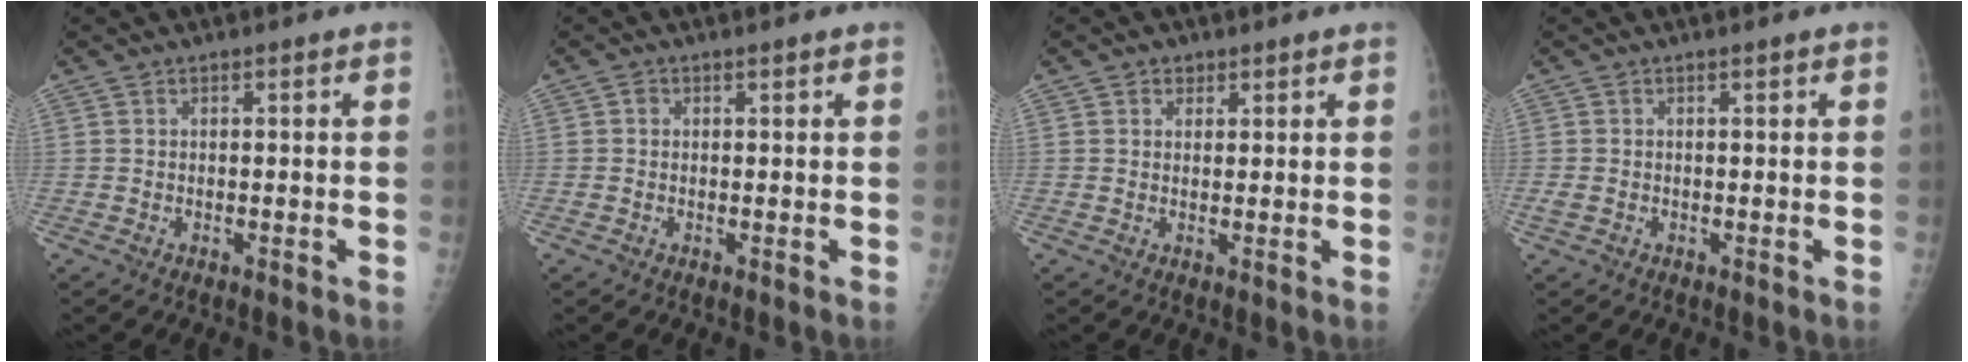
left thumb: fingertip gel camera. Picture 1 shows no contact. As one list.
[{"total": 0.9, "force": [0.3, 0.7, 0.5], "torque": [0.001, 0.001, 0.003]}, {"total": 1.9, "force": [1.0, 1.5, 0.3], "torque": [0.012, -0.004, 0.009]}, {"total": 1.5, "force": [0.1, 0.9, 1.1], "torque": [-0.025, 0.006, 0.005]}]